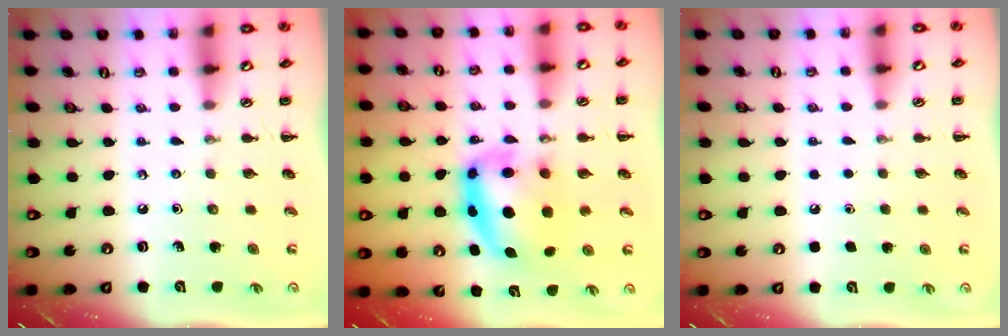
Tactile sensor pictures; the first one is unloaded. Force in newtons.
{"total": 8.8, "press": 8.5, "slide": 2.0}
{"total": 1.8, "press": 1.8, "slide": 0.1}